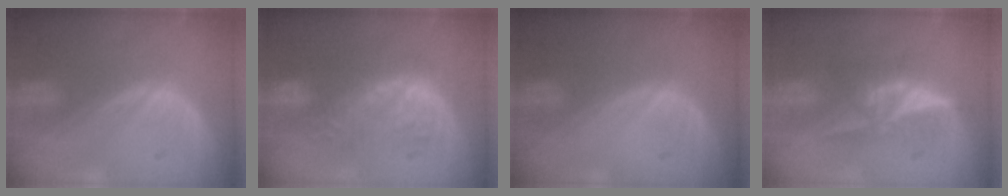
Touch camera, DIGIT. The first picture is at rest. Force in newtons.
{"total": 9.2, "press": 8.7, "slide": 2.7}
{"total": 0.0}
{"total": 5.2, "press": 5.1, "slide": 1.2}